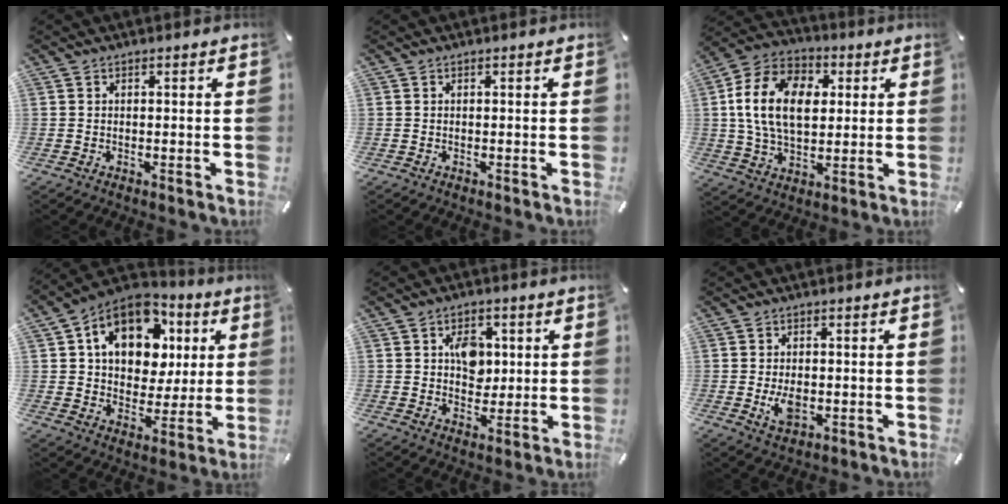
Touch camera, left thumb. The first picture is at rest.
{"total": 0.0}
{"total": 16.5, "force": [2.4, 11.6, 11.4], "torque": [-0.243, 0.015, 0.040]}
{"total": 15.1, "force": [6.4, 11.2, 7.9], "torque": [-0.142, -0.015, 0.121]}
{"total": 7.3, "force": [1.7, 5.8, 4.0], "torque": [-0.043, -0.005, 0.022]}
{"total": 4.7, "force": [-0.7, 2.9, 3.6], "torque": [-0.075, -0.006, -0.015]}